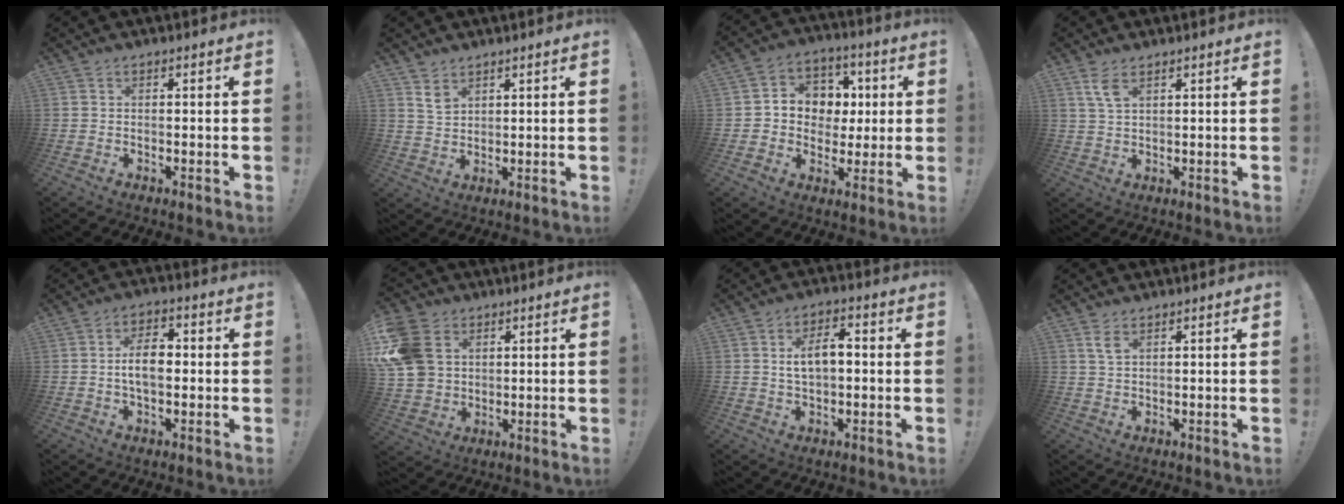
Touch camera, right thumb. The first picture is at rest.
{"total": 4.7, "force": [3.2, 3.0, 1.7], "torque": [-0.013, -0.021, 0.056]}
{"total": 10.1, "force": [0.9, 9.4, 3.5], "torque": [-0.039, -0.002, 0.026]}
{"total": 4.8, "force": [2.7, 1.8, 3.5], "torque": [-0.068, -0.006, 0.048]}
{"total": 8.4, "force": [-0.3, 4.7, 6.9], "torque": [-0.113, 0.004, -0.009]}
{"total": 14.7, "force": [4.1, 11.9, 7.7], "torque": [-0.145, -0.006, 0.086]}
{"total": 7.5, "force": [0.5, 3.8, 6.4], "torque": [-0.098, 0.010, 0.006]}
{"total": 3.4, "force": [1.8, 1.5, 2.5], "torque": [-0.046, -0.002, 0.032]}